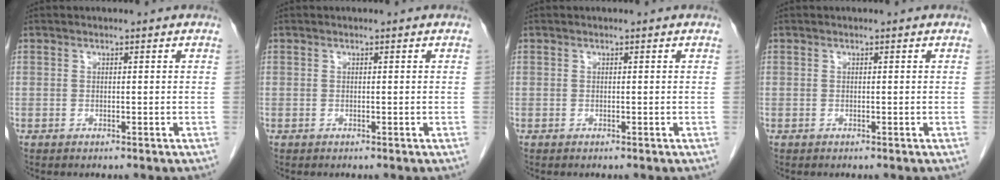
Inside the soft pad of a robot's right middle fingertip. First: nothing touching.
{"total": 0.0}
{"total": 0.0}
{"total": 0.0}